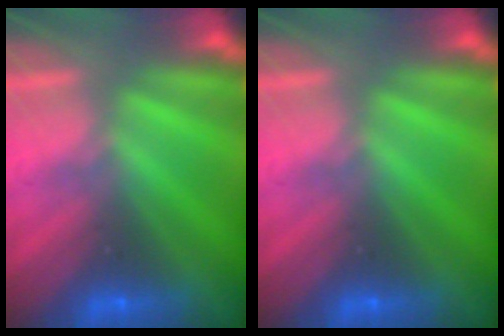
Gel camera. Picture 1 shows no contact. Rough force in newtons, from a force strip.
{"total": 0.0}